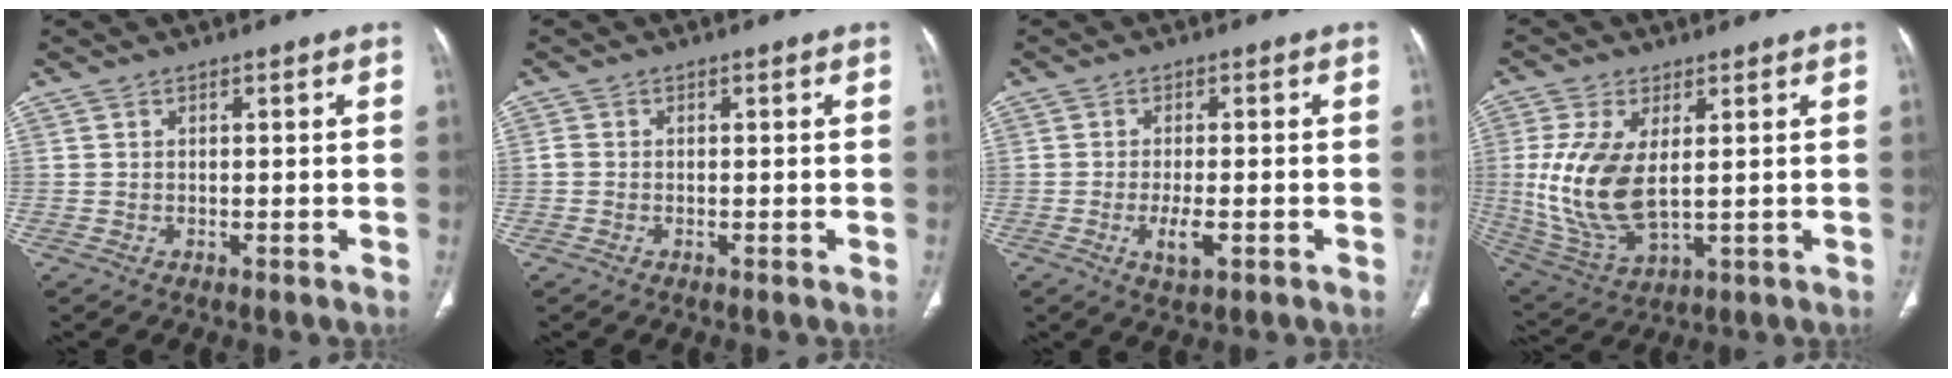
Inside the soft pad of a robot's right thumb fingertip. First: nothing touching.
{"total": 0.9, "force": [-0.2, 0.7, 0.4], "torque": [-0.007, 0.001, -0.005]}
{"total": 4.5, "force": [-1.5, 1.5, 3.9], "torque": [-0.070, -0.003, -0.024]}
{"total": 14.1, "force": [1.2, 7.1, 12.1], "torque": [-0.258, -0.016, 0.040]}